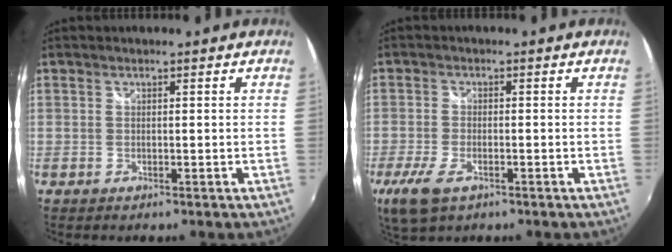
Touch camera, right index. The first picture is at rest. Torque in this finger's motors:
{"motor_torque": [0.46, -0.18, 0.22, 0.03]}